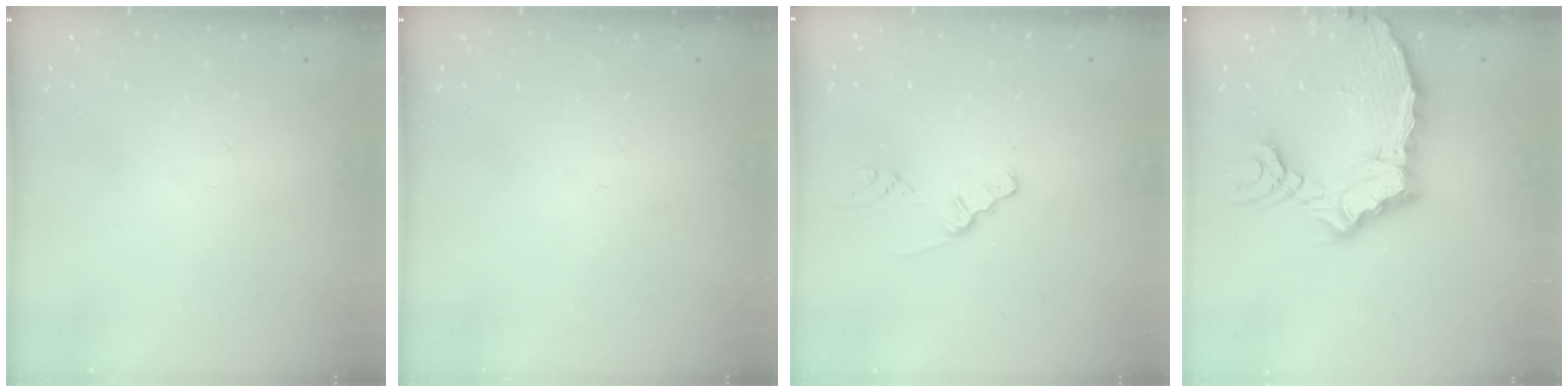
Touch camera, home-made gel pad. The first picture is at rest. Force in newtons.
{"total": 0.0}
{"total": 1.5, "press": 1.5, "slide": 0.3}
{"total": 10.9, "press": 10.8, "slide": 1.4}